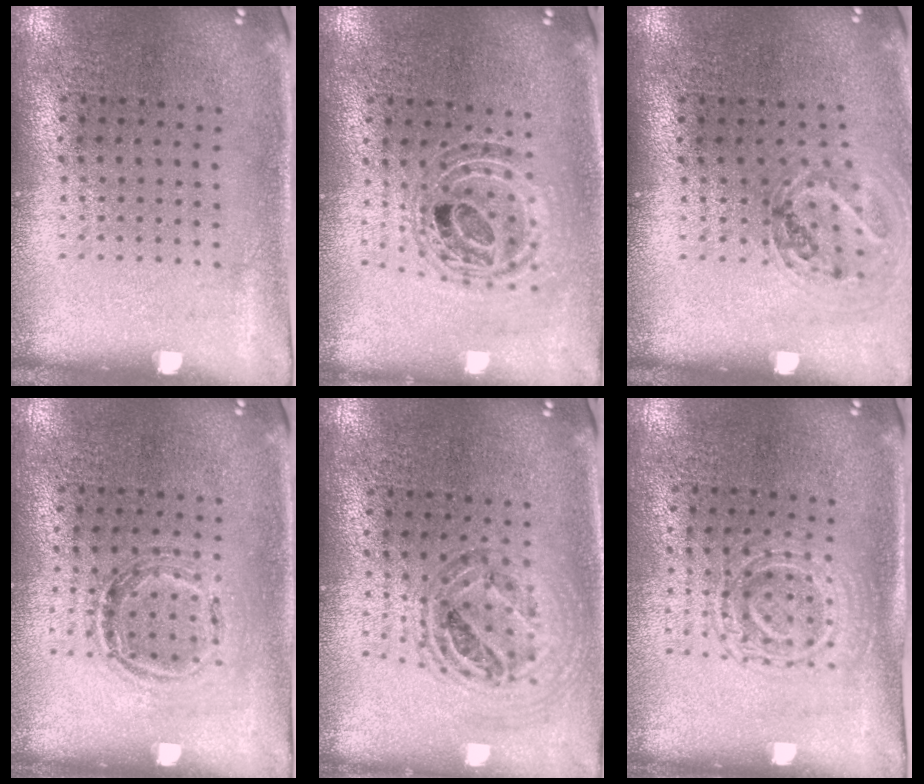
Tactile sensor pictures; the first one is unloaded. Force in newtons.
{"total": 0.8, "press": 0.8, "slide": 0.2}
{"total": 1.1, "press": 1.1, "slide": 0.2}
{"total": 1.1, "press": 1.0, "slide": 0.4}
{"total": 0.9, "press": 0.9, "slide": 0.0}
{"total": 1.5, "press": 1.4, "slide": 0.6}